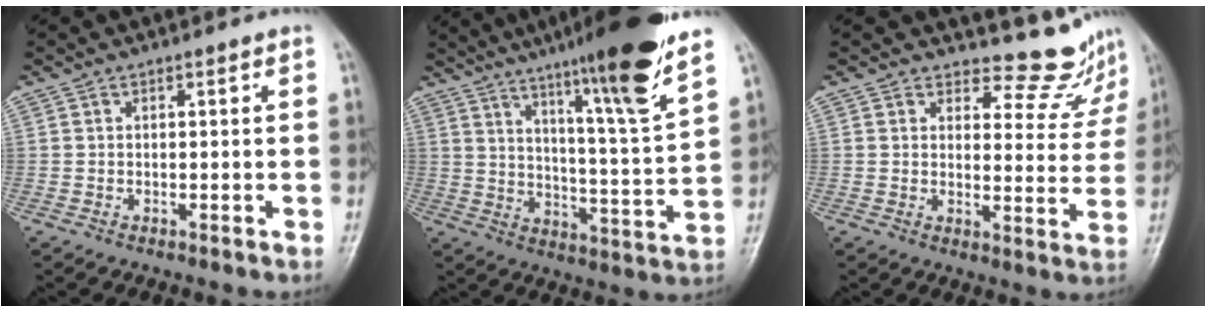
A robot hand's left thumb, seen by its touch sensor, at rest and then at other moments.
{"total": 19.2, "force": [13.0, 0.4, 14.1], "torque": [-0.199, -0.062, 0.195]}
{"total": 8.7, "force": [8.4, 2.4, 0.1], "torque": [0.034, -0.089, 0.091]}